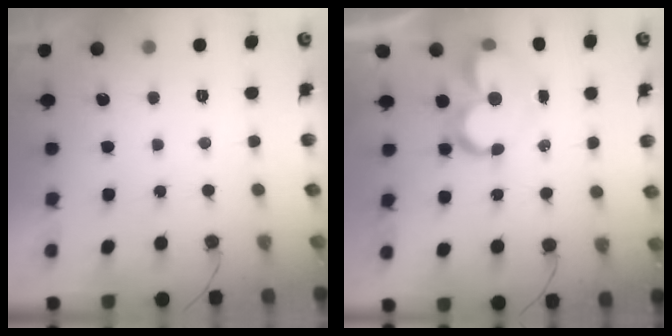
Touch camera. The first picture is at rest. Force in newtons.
{"total": 8.8, "press": 8.8, "slide": 0.8}